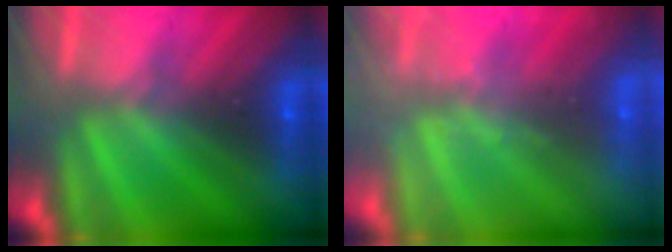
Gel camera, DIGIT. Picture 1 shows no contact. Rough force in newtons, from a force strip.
{"total": 2.3}